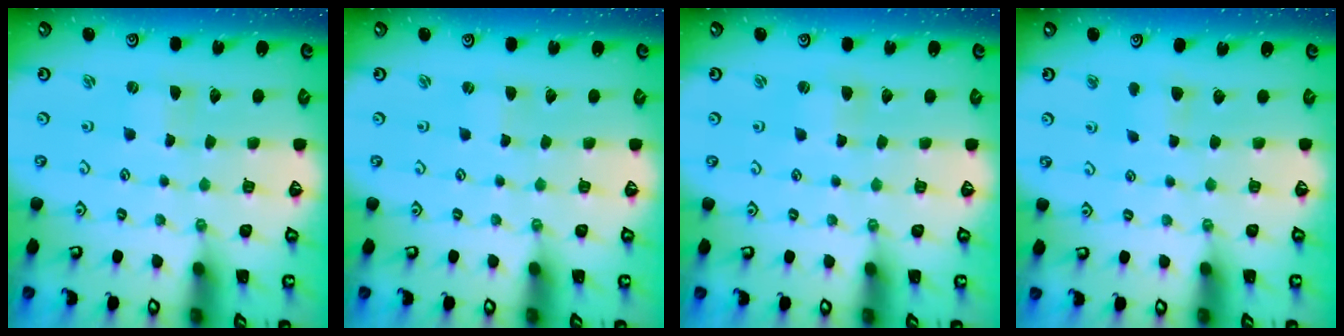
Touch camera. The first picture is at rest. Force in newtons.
{"total": 0.7, "press": 0.7, "slide": 0.1}
{"total": 1.8, "press": 1.8, "slide": 0.3}
{"total": 5.4, "press": 5.2, "slide": 1.1}